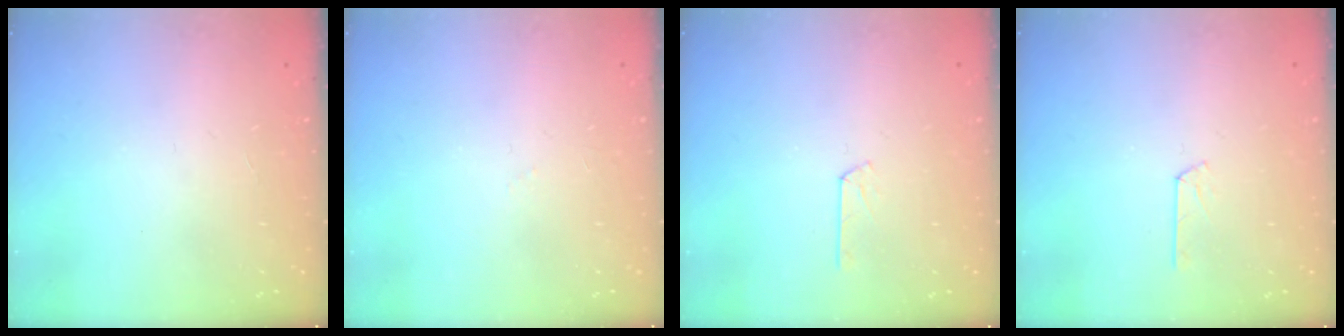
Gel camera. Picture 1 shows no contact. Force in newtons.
{"total": 2.6, "press": 2.5, "slide": 0.5}
{"total": 2.8, "press": 2.8, "slide": 0.3}
{"total": 2.8, "press": 2.8, "slide": 0.3}